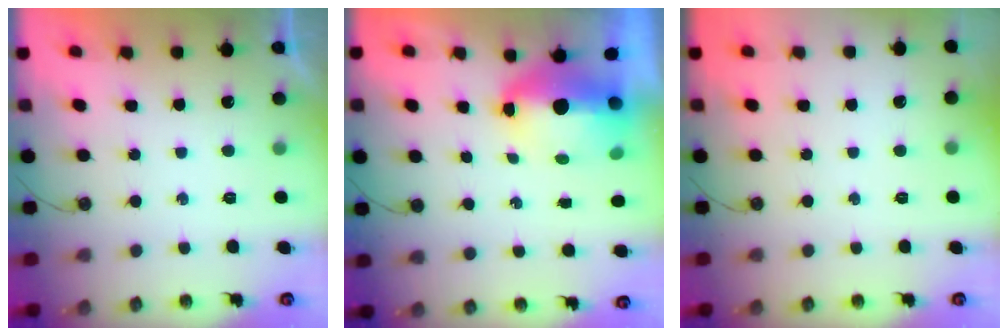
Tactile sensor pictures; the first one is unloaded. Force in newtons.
{"total": 7.9, "press": 7.8, "slide": 1.4}
{"total": 0.0}